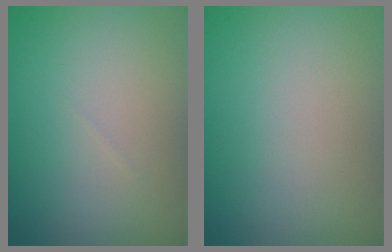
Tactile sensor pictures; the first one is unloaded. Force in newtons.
{"total": 0.0}